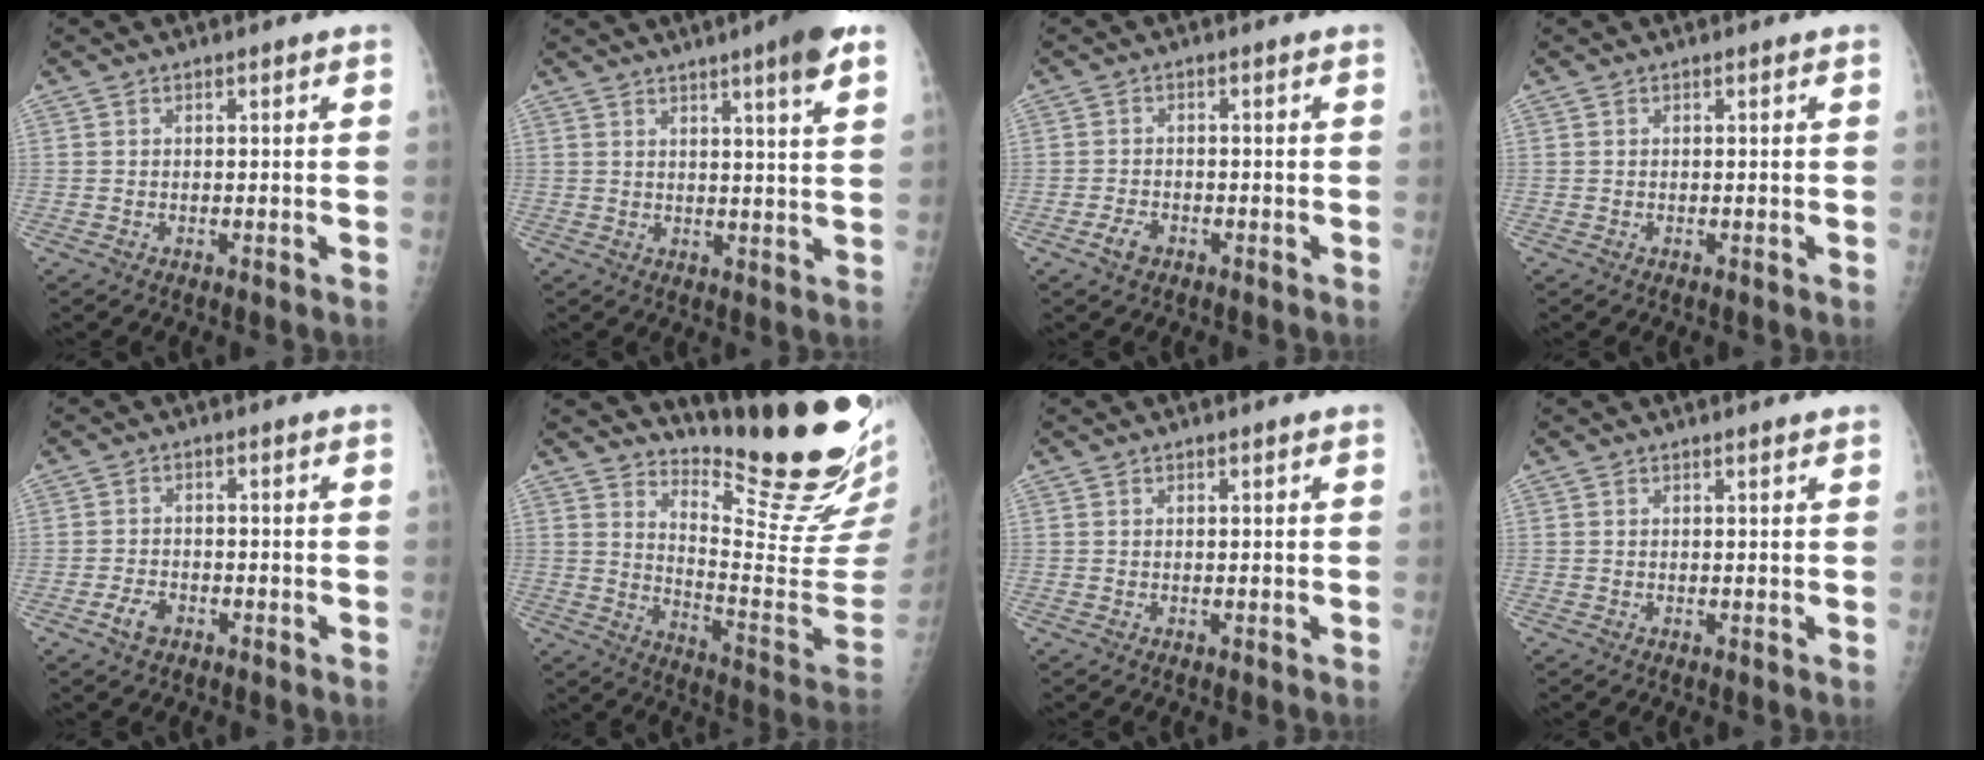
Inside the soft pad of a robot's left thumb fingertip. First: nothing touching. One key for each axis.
{"total": 8.5, "fx": 5.3, "fy": 0.3, "fz": 6.6, "tx": -0.080, "ty": -0.022, "tz": 0.064}
{"total": 2.5, "fx": -1.4, "fy": 1.5, "fz": 1.4, "tx": -0.024, "ty": 0.006, "tz": -0.024}
{"total": 0.0}
{"total": 3.0, "fx": -1.6, "fy": 1.9, "fz": 1.7, "tx": -0.030, "ty": 0.008, "tz": -0.027}
{"total": 21.5, "fx": 19.0, "fy": 1.8, "fz": 9.9, "tx": -0.120, "ty": -0.195, "tz": 0.262}
{"total": 0.5, "fx": 0.4, "fy": 0.2, "fz": 0.3, "tx": -0.007, "ty": -0.002, "tz": 0.006}
{"total": 0.8, "fx": 0.7, "fy": 0.0, "fz": 0.2, "tx": -0.002, "ty": -0.004, "tz": 0.012}